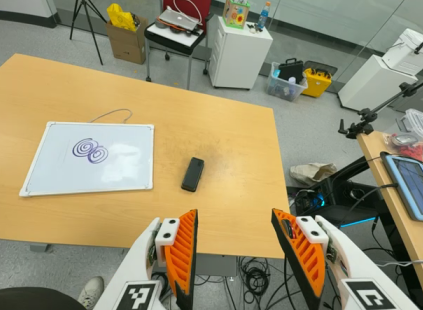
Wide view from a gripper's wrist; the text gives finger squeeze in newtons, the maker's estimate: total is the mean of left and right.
{"total": 0.0}